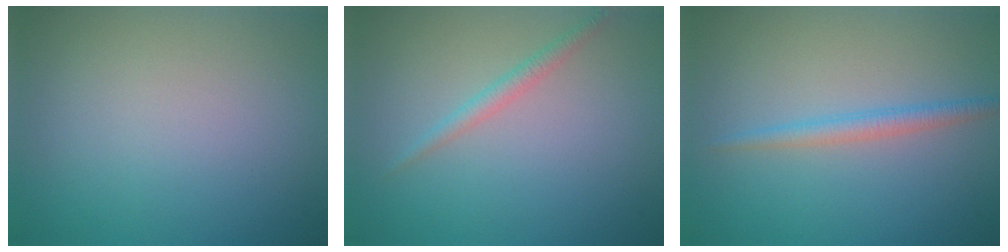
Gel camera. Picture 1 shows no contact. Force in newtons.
{"total": 1.4, "press": 1.4, "slide": 0.1}
{"total": 1.9, "press": 1.9, "slide": 0.0}